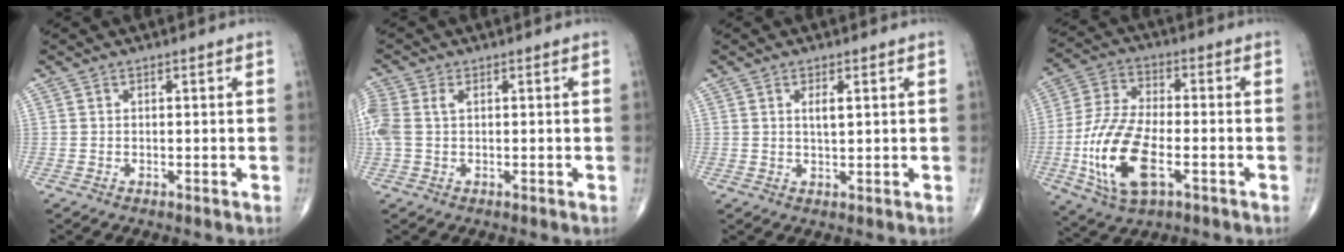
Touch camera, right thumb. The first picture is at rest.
{"total": 5.6, "force": [1.0, 3.4, 4.4], "torque": [-0.145, 0.024, 0.023]}
{"total": 2.5, "force": [0.9, 0.7, 2.2], "torque": [-0.039, -0.005, 0.016]}
{"total": 16.2, "force": [-4.6, 7.5, 13.5], "torque": [-0.281, 0.012, -0.082]}